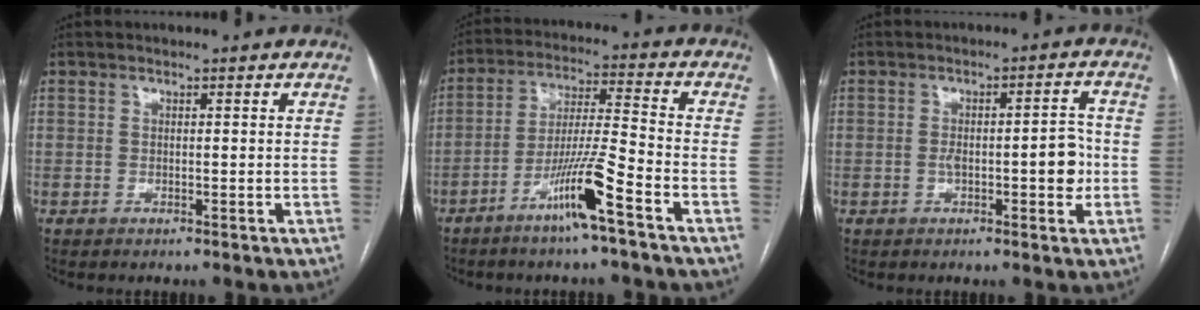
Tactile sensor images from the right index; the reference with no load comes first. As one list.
[{"total": 10.2, "force": [-5.8, -0.9, 8.3], "torque": [-0.157, -0.008, -0.110]}, {"total": 6.1, "force": [-1.1, 1.7, 5.8], "torque": [-0.089, 0.014, -0.011]}]